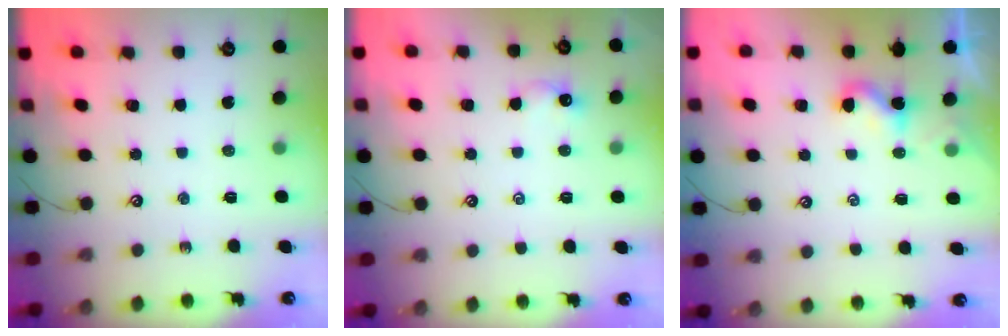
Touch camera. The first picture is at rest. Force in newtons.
{"total": 0.6, "press": 0.2, "slide": 0.5}
{"total": 2.3, "press": 2.3, "slide": 0.2}